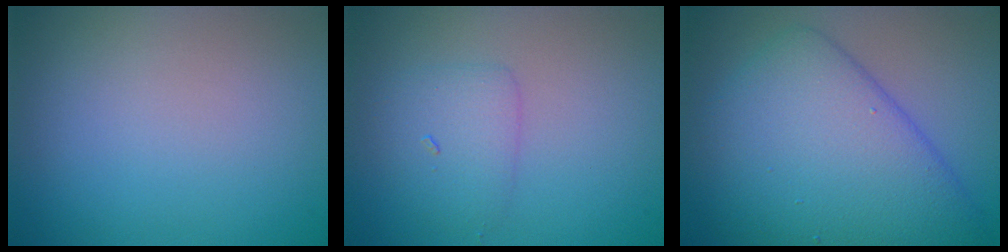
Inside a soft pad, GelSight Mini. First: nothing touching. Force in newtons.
{"total": 2.3, "press": 2.3, "slide": 0.1}
{"total": 9.2, "press": 9.2, "slide": 0.3}